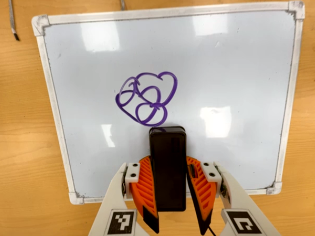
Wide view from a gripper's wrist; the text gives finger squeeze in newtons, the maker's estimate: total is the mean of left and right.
{"total": 10.3, "left": 8.5, "right": 12.0}